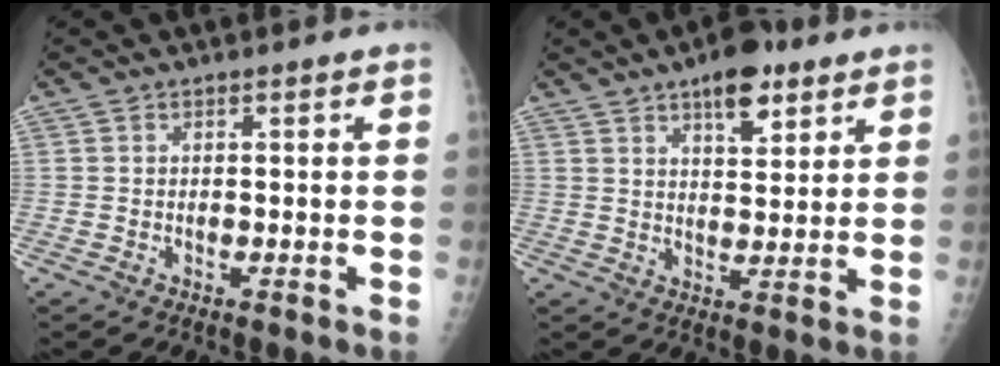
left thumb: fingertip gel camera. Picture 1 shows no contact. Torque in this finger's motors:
{"motor_torque": [1.11, 0.54, 0.60, -0.61, 0.16]}